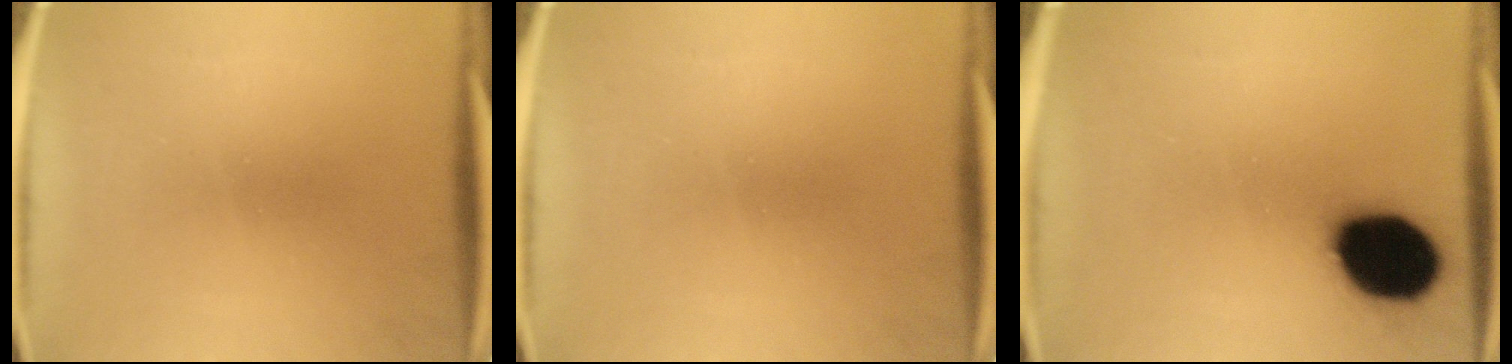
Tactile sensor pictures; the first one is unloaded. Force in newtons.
{"total": 0.0}
{"total": 19.1}